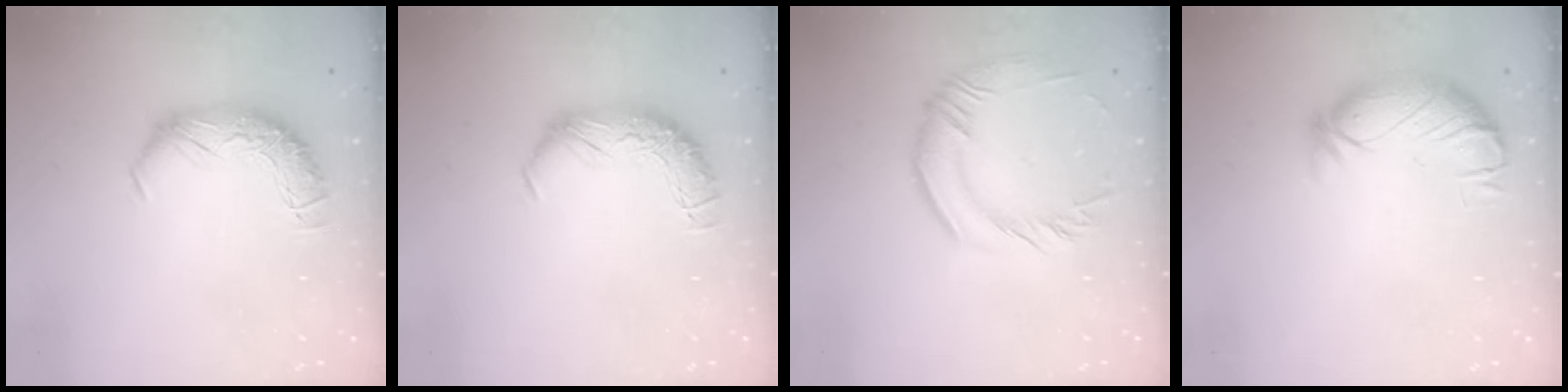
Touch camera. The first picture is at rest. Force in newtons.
{"total": 0.0}
{"total": 2.0, "press": 1.6, "slide": 1.2}
{"total": 3.8, "press": 3.3, "slide": 2.0}